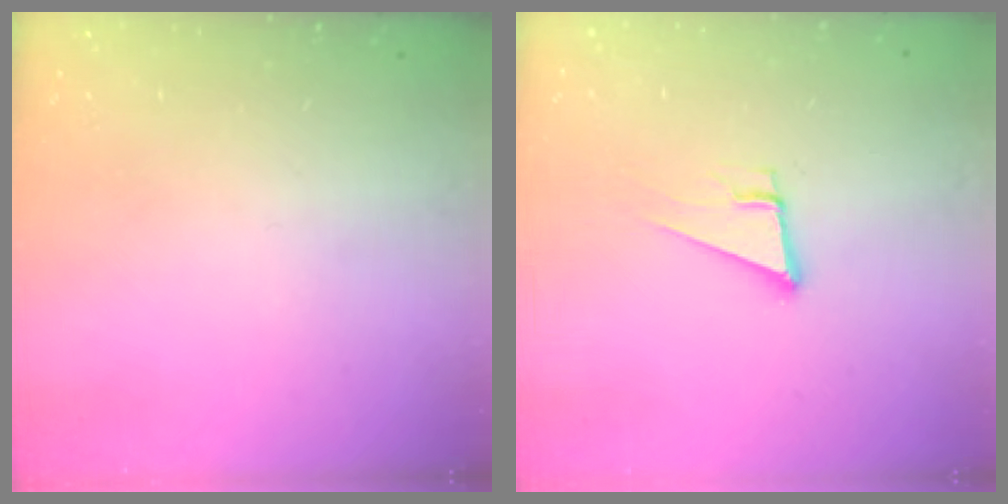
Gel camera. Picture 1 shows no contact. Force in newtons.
{"total": 6.8, "press": 6.3, "slide": 2.5}